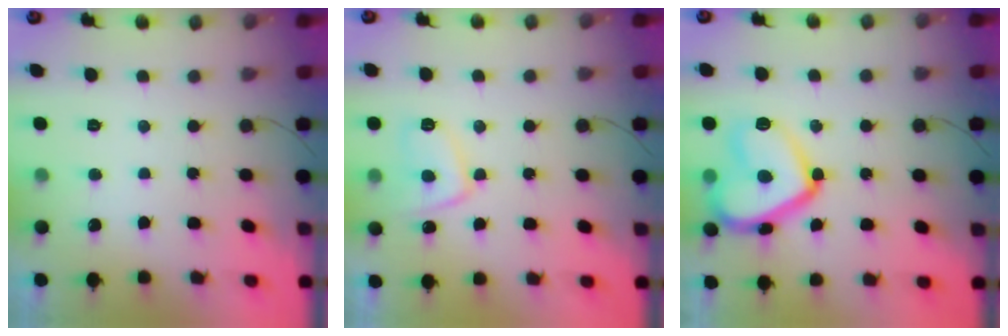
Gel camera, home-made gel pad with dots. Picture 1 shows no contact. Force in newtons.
{"total": 9.3, "press": 9.2, "slide": 0.8}
{"total": 17.5, "press": 17.5, "slide": 1.6}